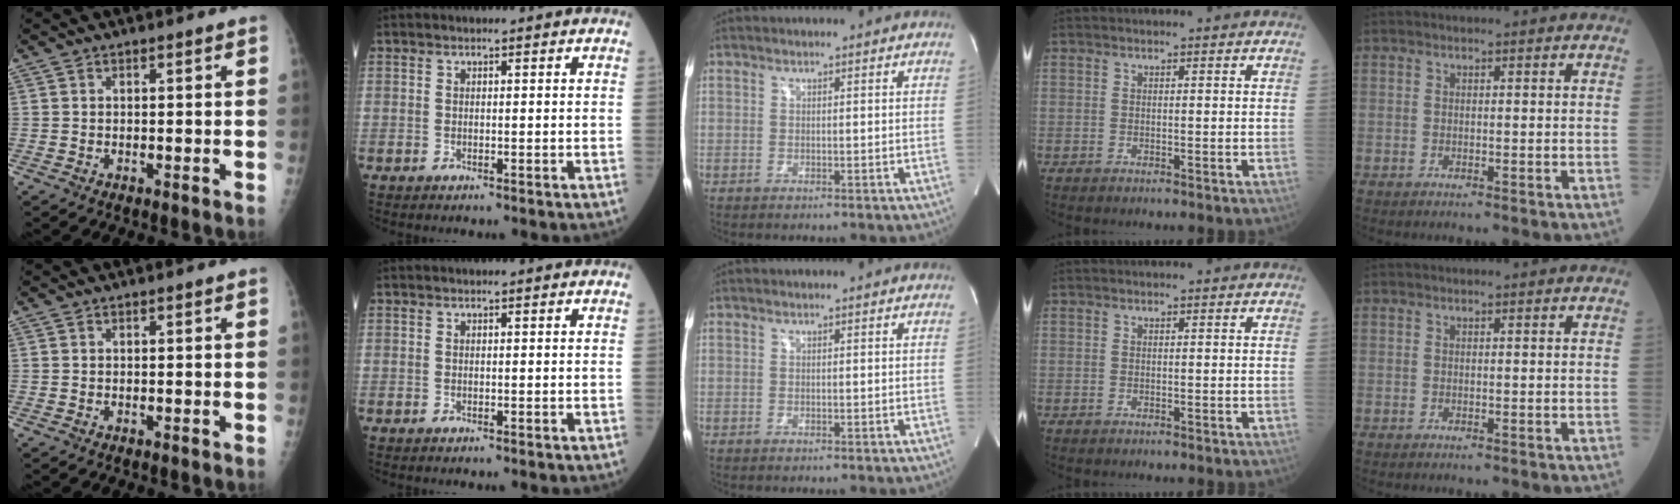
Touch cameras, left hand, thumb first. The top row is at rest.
{}